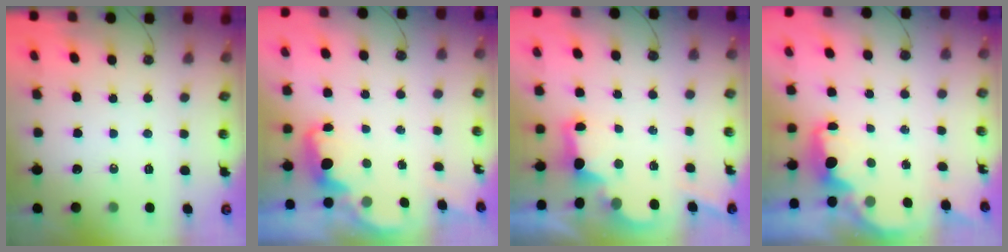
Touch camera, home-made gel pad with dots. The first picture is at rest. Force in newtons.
{"total": 2.3, "press": 2.3, "slide": 0.5}
{"total": 2.8, "press": 2.7, "slide": 0.9}
{"total": 2.5, "press": 2.4, "slide": 0.8}